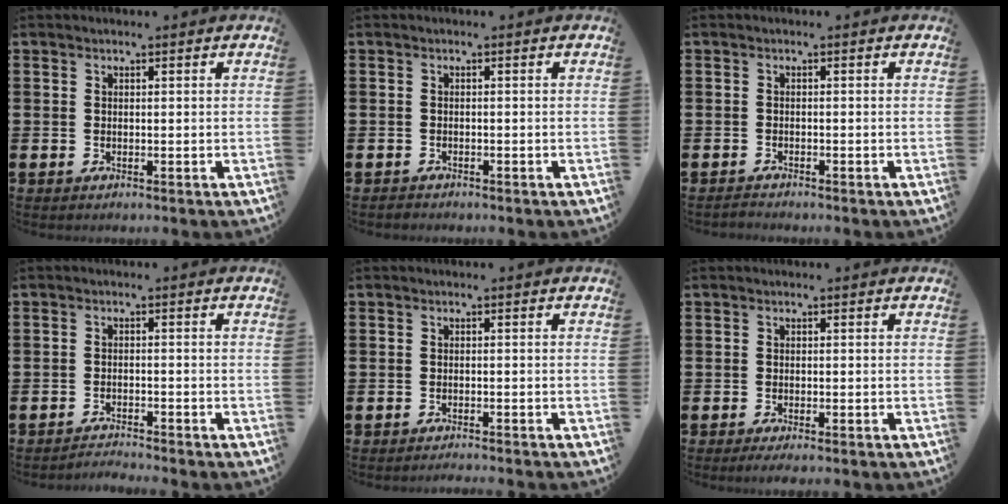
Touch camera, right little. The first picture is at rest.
{"total": 0.5, "force": [-0.5, 0.2, 0.0], "torque": [-0.002, 0.000, -0.011]}
{"total": 0.7, "force": [-0.6, 0.0, 0.1], "torque": [-0.004, -0.002, -0.013]}
{"total": 1.6, "force": [-1.6, -0.2, -0.1], "torque": [-0.001, 0.005, -0.034]}
{"total": 0.8, "force": [-0.8, -0.2, 0.1], "torque": [-0.002, -0.001, -0.017]}
{"total": 0.8, "force": [-0.5, 0.1, 0.7], "torque": [-0.010, -0.002, -0.010]}